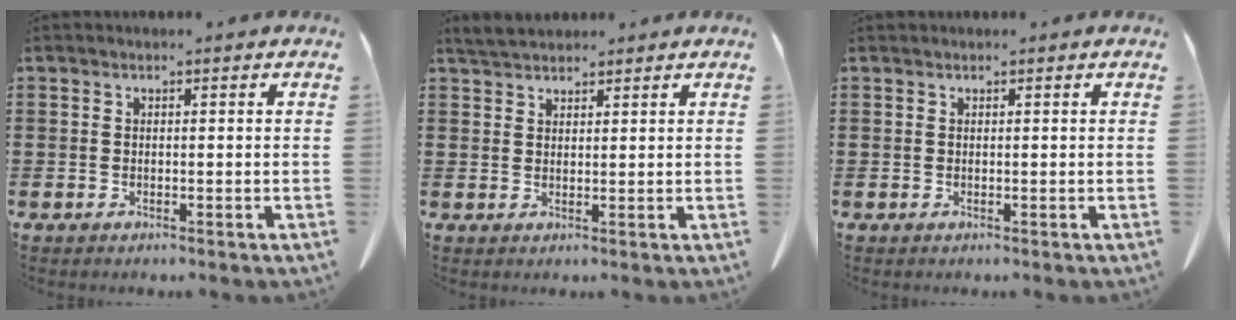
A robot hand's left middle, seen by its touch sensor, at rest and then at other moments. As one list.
[{"total": 2.8, "force": [2.7, 0.5, 0.7], "torque": [-0.023, -0.004, 0.054]}, {"total": 0.0}]